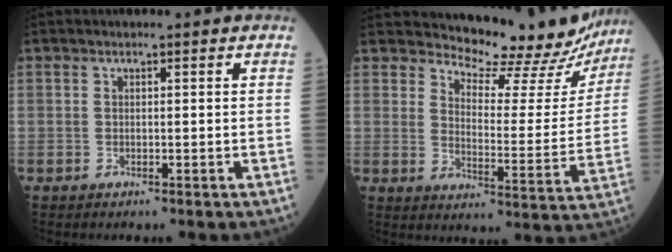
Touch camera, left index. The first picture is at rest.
{"total": 16.7, "force": [16.1, 3.7, 2.7], "torque": [-0.023, -0.062, 0.185]}